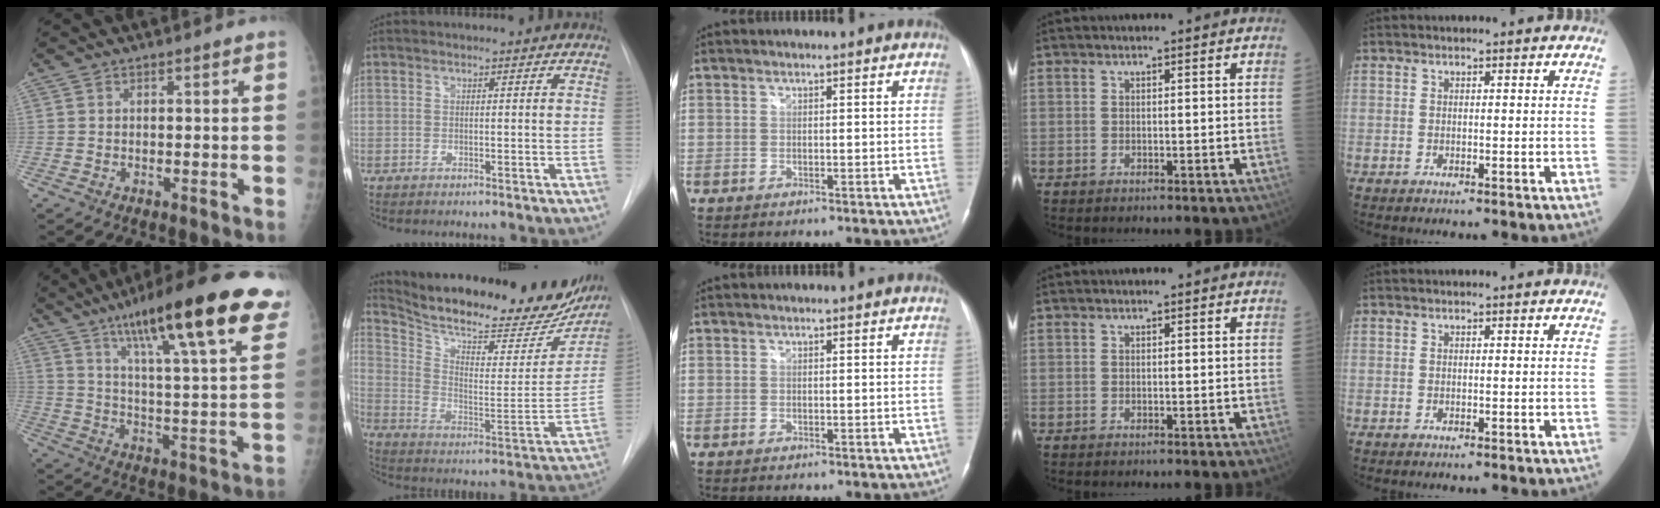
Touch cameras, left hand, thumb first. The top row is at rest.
{"thumb": {"total": 27.5, "force": [16.2, 4.7, 21.7], "torque": [-0.312, -0.035, 0.242]}, "index": {"total": 28.7, "force": [24.8, 7.4, 12.6], "torque": [-0.203, -0.049, 0.337]}}